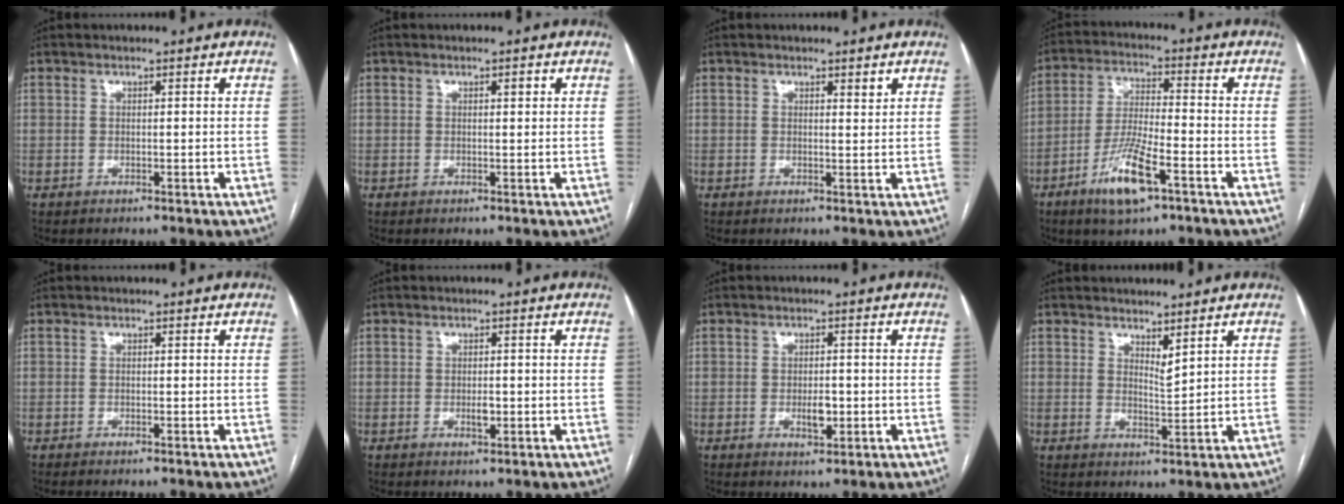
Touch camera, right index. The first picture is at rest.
{"total": 0.8, "force": [0.3, 0.2, 0.6], "torque": [-0.009, 0.001, 0.003]}
{"total": 1.1, "force": [0.8, 0.3, 0.7], "torque": [-0.011, -0.005, 0.011]}
{"total": 10.0, "force": [-5.5, 1.8, 8.2], "torque": [-0.165, -0.012, -0.101]}
{"total": 0.7, "force": [-0.6, -0.1, 0.3], "torque": [-0.004, 0.000, -0.009]}
{"total": 1.7, "force": [-0.3, 0.7, 1.5], "torque": [-0.025, -0.002, -0.003]}
{"total": 3.0, "force": [-0.6, 1.3, 2.6], "torque": [-0.042, -0.001, -0.007]}
{"total": 2.4, "force": [1.9, 0.3, 1.4], "torque": [-0.029, -0.016, 0.040]}